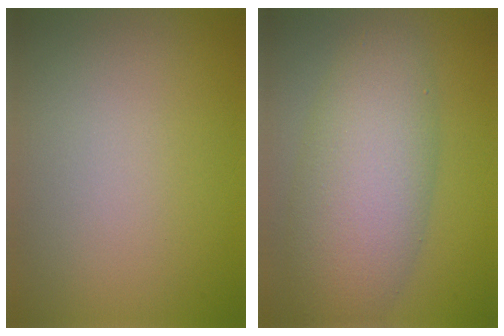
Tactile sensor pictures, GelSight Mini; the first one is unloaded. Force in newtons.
{"total": 7.5, "press": 7.5, "slide": 0.4}